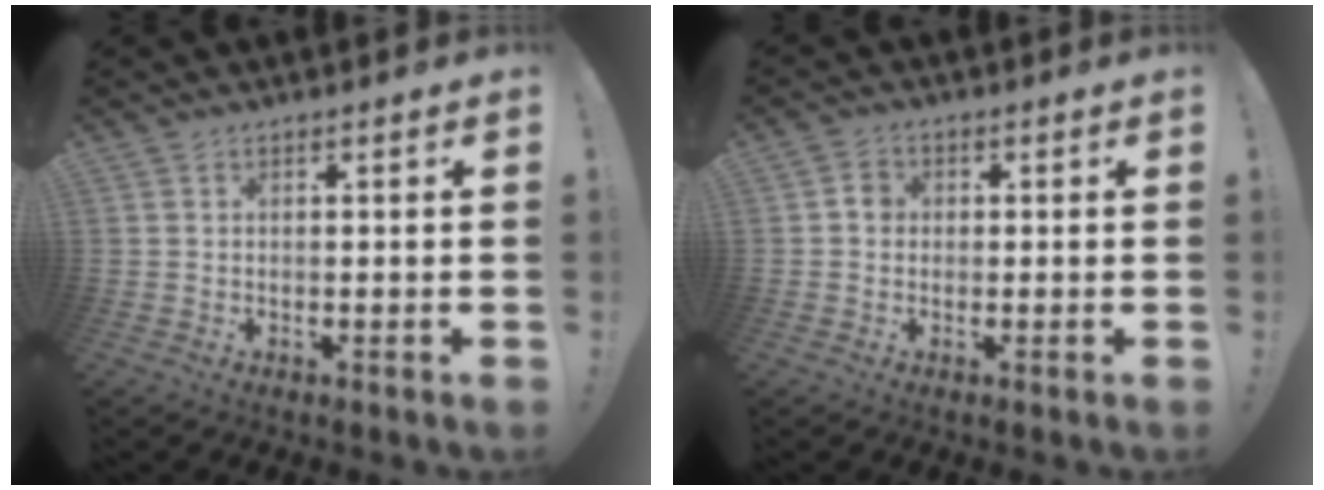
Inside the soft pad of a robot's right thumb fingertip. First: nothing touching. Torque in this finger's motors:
{"motor_torque": [0.44, 0.40, 0.47, -0.36, -0.02]}